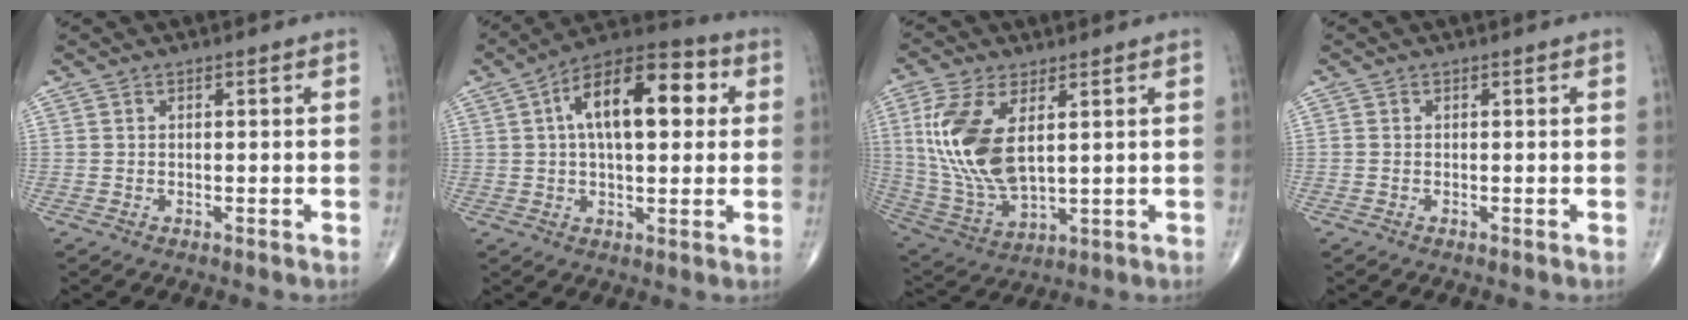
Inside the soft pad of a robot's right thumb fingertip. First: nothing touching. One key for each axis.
{"total": 16.8, "fx": 3.8, "fy": 8.1, "fz": 14.2, "tx": -0.204, "ty": 0.026, "tz": 0.049}
{"total": 15.6, "fx": 3.6, "fy": 7.7, "fz": 13.1, "tx": -0.281, "ty": -0.016, "tz": 0.082}
{"total": 0.0}